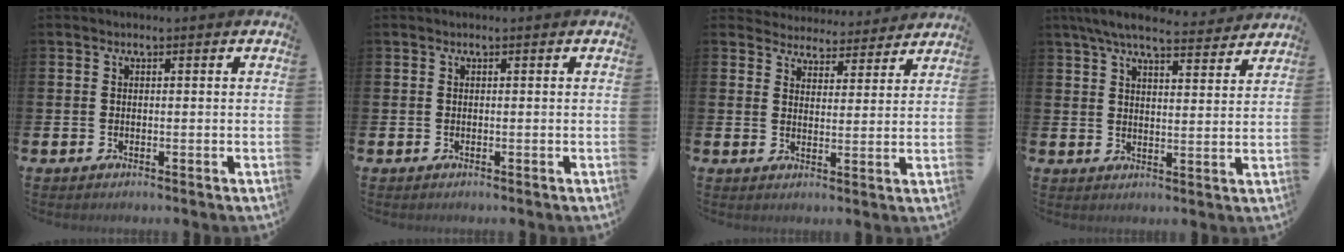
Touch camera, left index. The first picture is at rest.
{"total": 0.0}
{"total": 4.5, "force": [4.3, 1.2, -0.4], "torque": [-0.011, -0.035, 0.076]}
{"total": 7.2, "force": [6.7, 1.1, 2.4], "torque": [-0.060, -0.034, 0.119]}